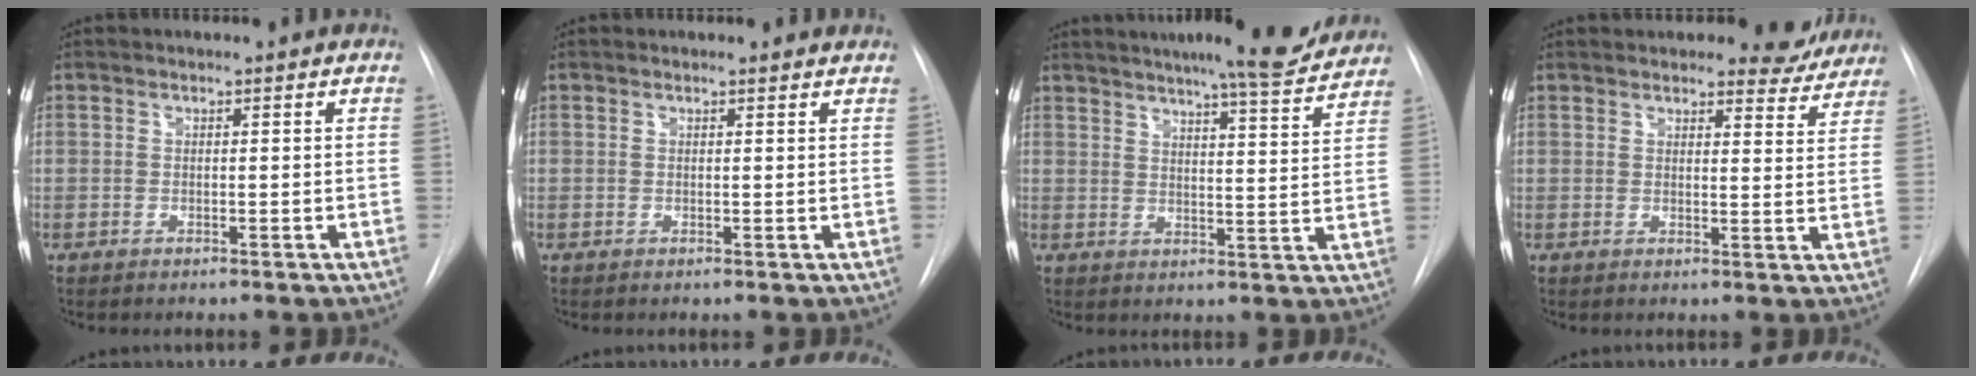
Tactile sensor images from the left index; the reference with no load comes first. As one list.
[{"total": 1.4, "force": [1.4, 0.2, -0.1], "torque": [-0.012, -0.001, 0.010]}, {"total": 16.9, "force": [15.2, 1.3, 7.3], "torque": [-0.106, -0.012, 0.192]}, {"total": 7.0, "force": [6.6, 1.9, 1.3], "torque": [0.000, -0.016, 0.064]}]